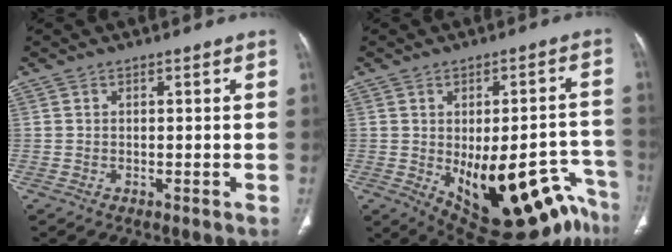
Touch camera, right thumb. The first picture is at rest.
{"total": 23.6, "force": [-11.6, 10.1, 17.8], "torque": [-0.153, 0.050, -0.140]}